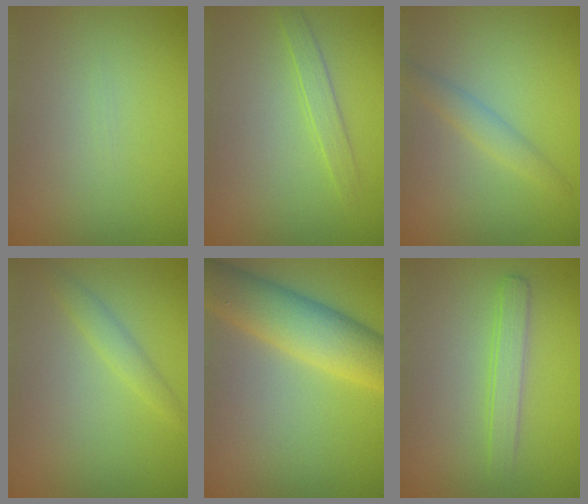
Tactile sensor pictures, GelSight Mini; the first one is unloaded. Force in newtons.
{"total": 1.5, "press": 1.5, "slide": 0.1}
{"total": 1.9, "press": 1.9, "slide": 0.0}
{"total": 1.6, "press": 1.6, "slide": 0.1}
{"total": 7.1, "press": 7.1, "slide": 0.3}
{"total": 2.1, "press": 2.1, "slide": 0.1}